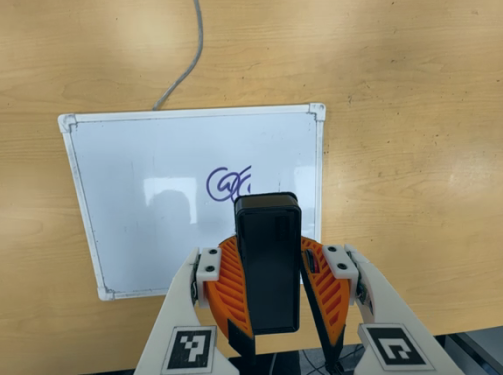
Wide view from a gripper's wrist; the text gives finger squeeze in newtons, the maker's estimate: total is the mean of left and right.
{"total": 11.9, "left": 11.8, "right": 12.0}